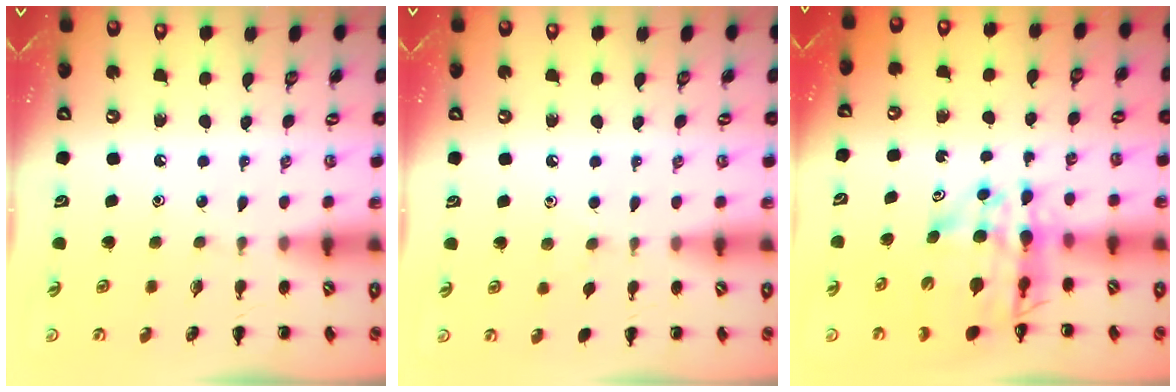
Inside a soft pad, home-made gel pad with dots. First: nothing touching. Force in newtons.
{"total": 2.9, "press": 2.7, "slide": 1.2}
{"total": 14.7, "press": 14.1, "slide": 4.1}